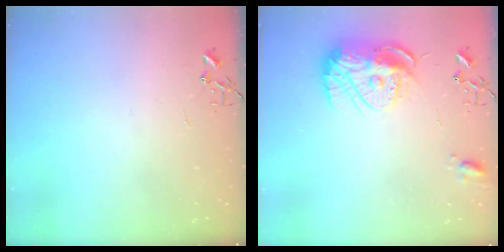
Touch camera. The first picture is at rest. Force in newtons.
{"total": 14.9, "press": 14.9, "slide": 1.4}